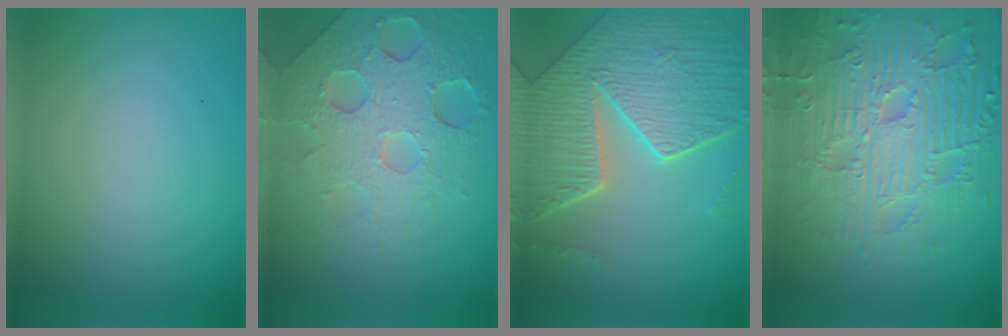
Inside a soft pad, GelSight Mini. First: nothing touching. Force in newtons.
{"total": 7.3, "press": 5.1, "slide": 5.2}
{"total": 8.9, "press": 6.3, "slide": 6.3}
{"total": 8.7, "press": 6.4, "slide": 5.8}